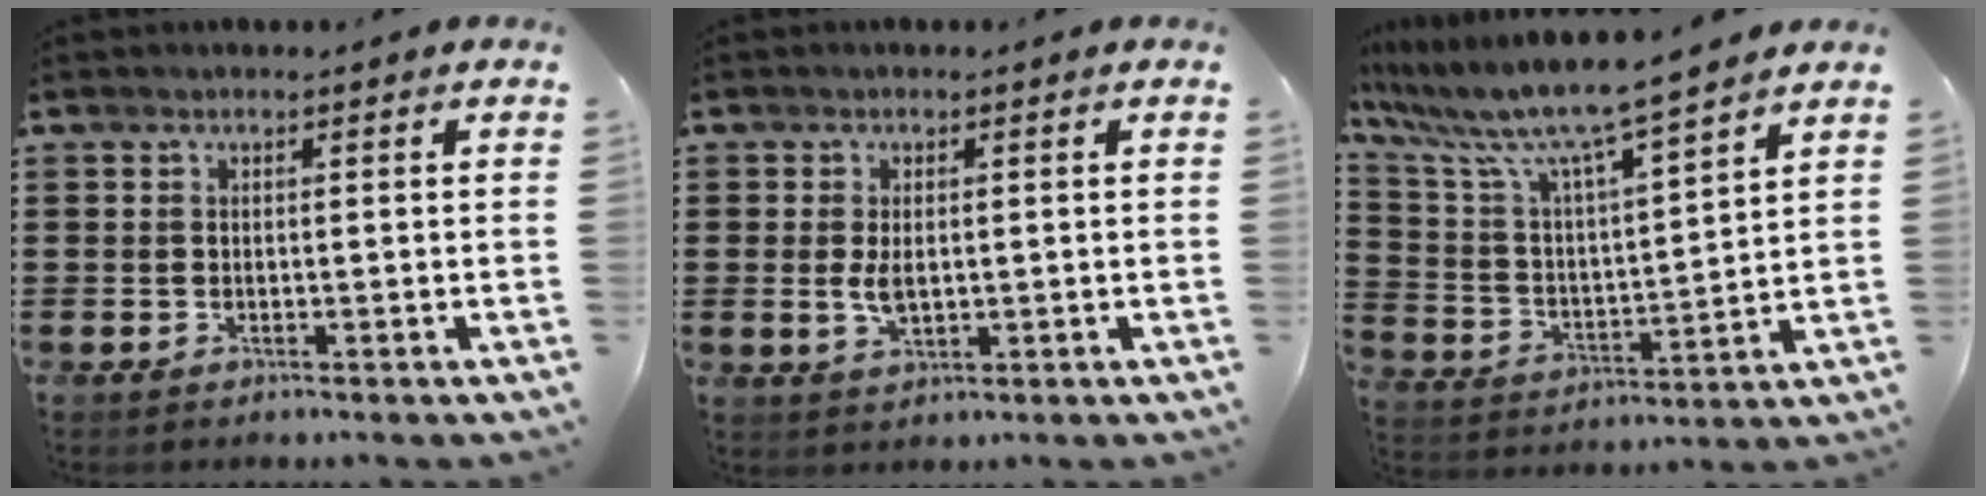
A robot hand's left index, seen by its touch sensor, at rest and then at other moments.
{"total": 3.3, "force": [0.2, 1.7, 2.9], "torque": [-0.065, 0.001, 0.001]}
{"total": 8.4, "force": [7.4, -0.3, 3.9], "torque": [-0.111, -0.052, 0.120]}